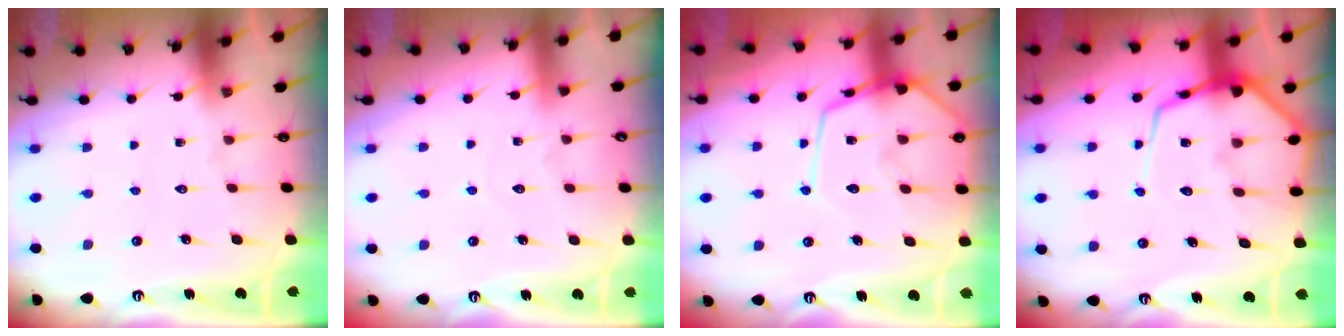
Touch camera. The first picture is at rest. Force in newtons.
{"total": 2.7, "press": 2.7, "slide": 0.4}
{"total": 14.6, "press": 14.5, "slide": 1.4}
{"total": 11.6, "press": 11.5, "slide": 1.3}